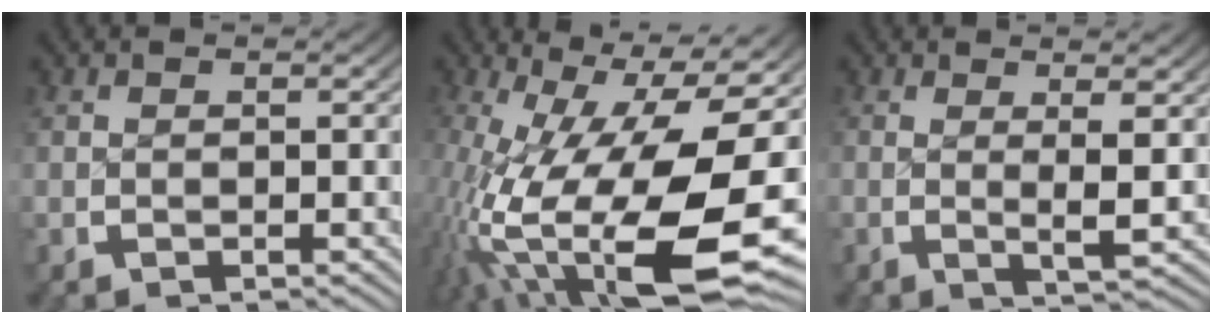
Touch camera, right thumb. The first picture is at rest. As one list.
[{"total": 20.3, "force": [-1.8, 11.9, 16.4], "torque": [-0.306, -0.075, 0.022]}, {"total": 3.9, "force": [0.7, 0.2, 3.8], "torque": [-0.072, -0.005, 0.009]}]